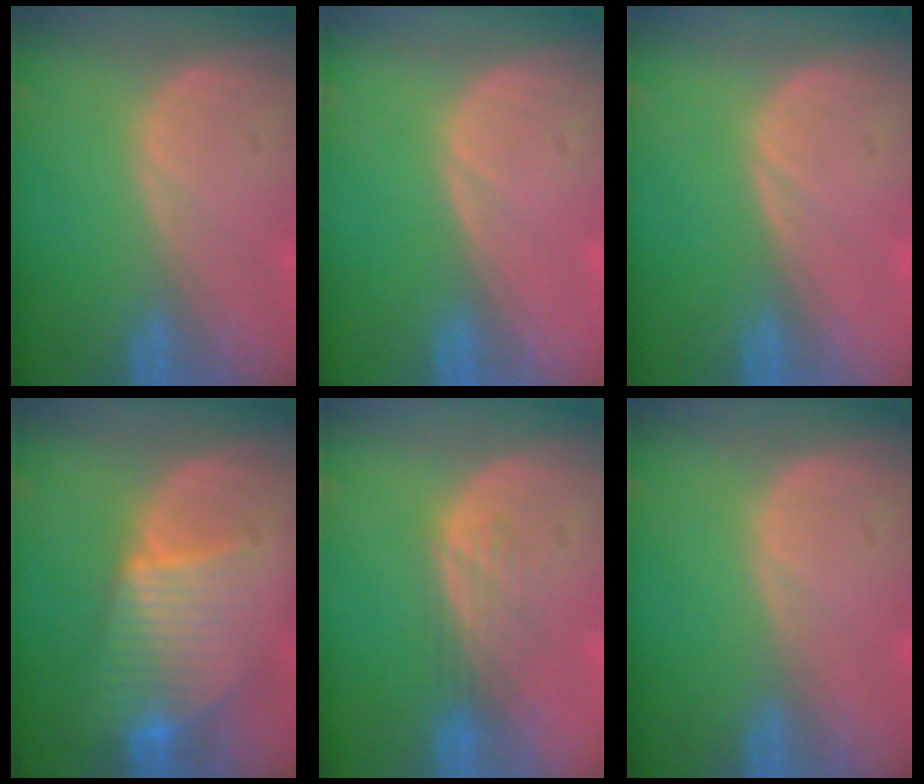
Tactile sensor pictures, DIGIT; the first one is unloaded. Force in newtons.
{"total": 0.0}
{"total": 0.0}
{"total": 7.1, "press": 7.1, "slide": 0.1}
{"total": 3.4, "press": 3.1, "slide": 1.5}
{"total": 0.0}